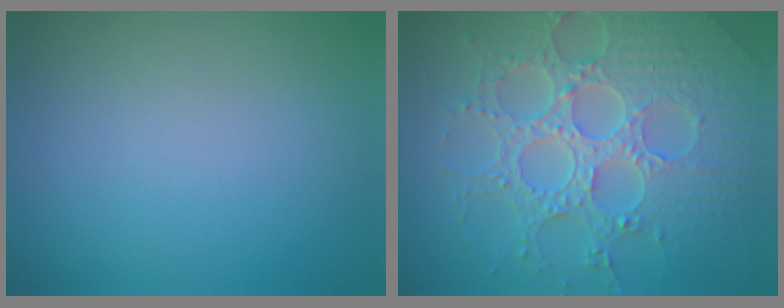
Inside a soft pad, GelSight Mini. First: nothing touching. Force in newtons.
{"total": 8.1, "press": 6.0, "slide": 5.5}